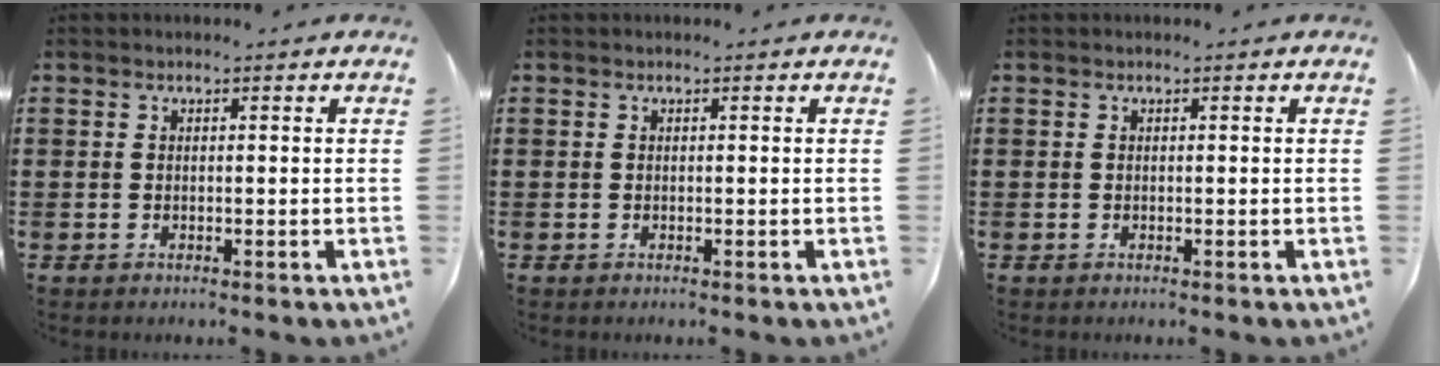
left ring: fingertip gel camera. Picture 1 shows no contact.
{"total": 0.0}
{"total": 0.0}